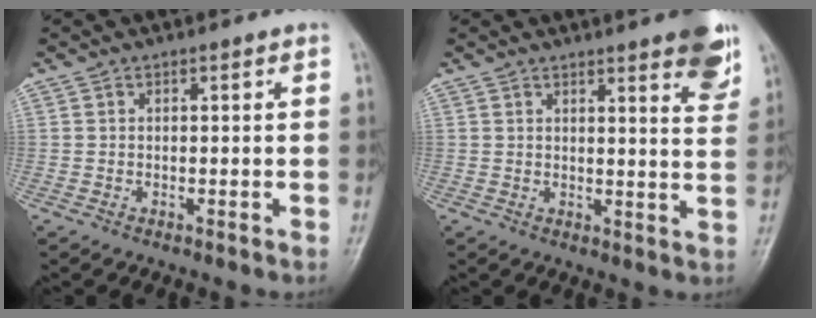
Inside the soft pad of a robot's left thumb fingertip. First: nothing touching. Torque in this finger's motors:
{"motor_torque": [1.09, 0.55, 0.61, -0.70, 0.01]}